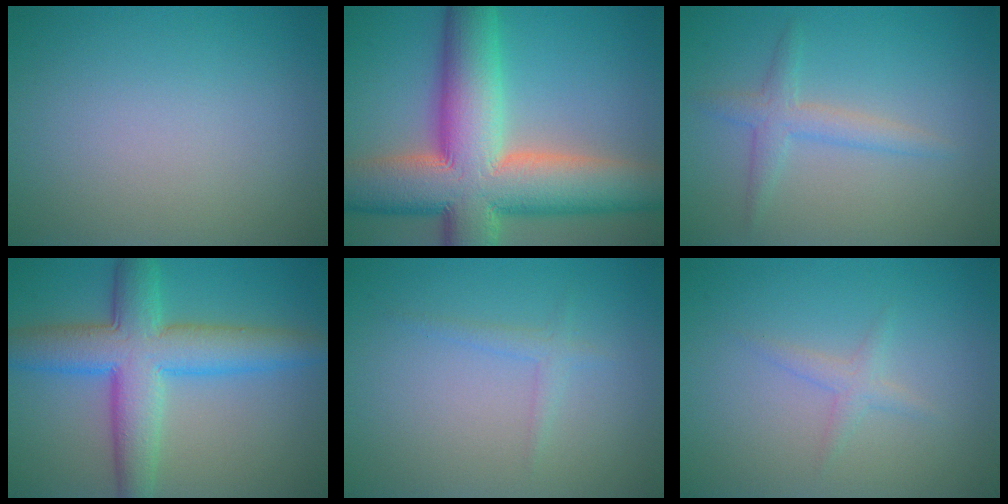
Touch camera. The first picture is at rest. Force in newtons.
{"total": 15.0, "press": 15.0, "slide": 1.0}
{"total": 2.3, "press": 2.3, "slide": 0.1}
{"total": 8.2, "press": 8.2, "slide": 0.0}
{"total": 1.2, "press": 1.2, "slide": 0.1}
{"total": 1.3, "press": 1.3, "slide": 0.1}